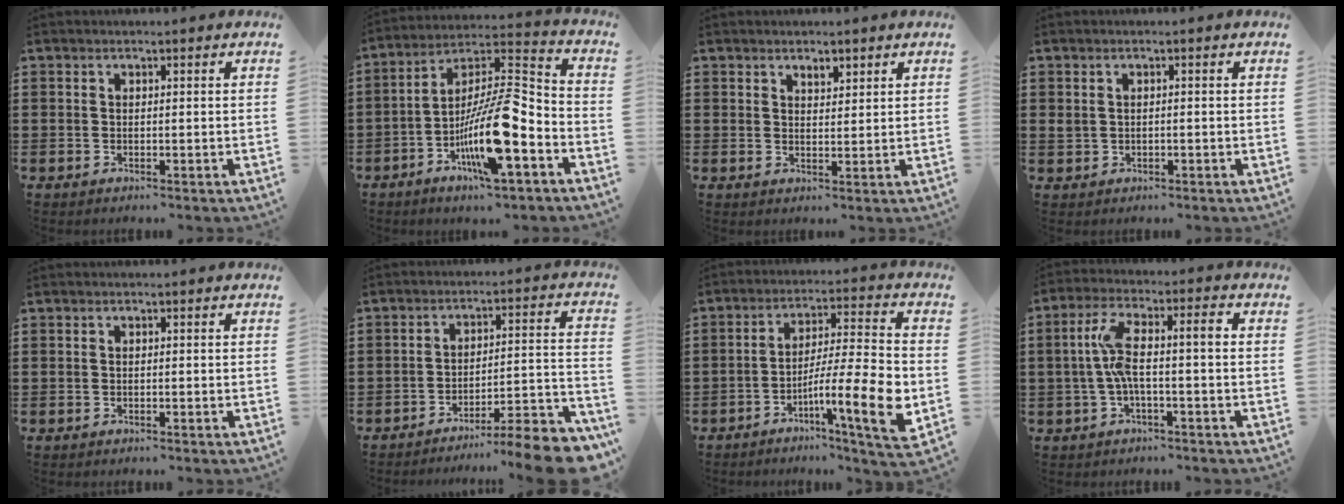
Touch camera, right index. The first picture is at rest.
{"total": 14.5, "force": [-5.9, 3.0, 12.9], "torque": [-0.262, -0.013, -0.113]}
{"total": 1.9, "force": [1.6, 0.8, 0.7], "torque": [-0.009, 0.000, 0.027]}
{"total": 0.9, "force": [0.2, 0.7, 0.6], "torque": [-0.014, 0.005, 0.002]}
{"total": 0.0}
{"total": 7.7, "force": [-6.9, 0.0, 3.5], "torque": [-0.044, -0.002, -0.133]}
{"total": 12.7, "force": [-4.3, 1.6, 11.8], "torque": [-0.198, -0.008, -0.075]}
{"total": 7.4, "force": [-0.5, 1.6, 7.2], "torque": [-0.151, 0.001, -0.019]}